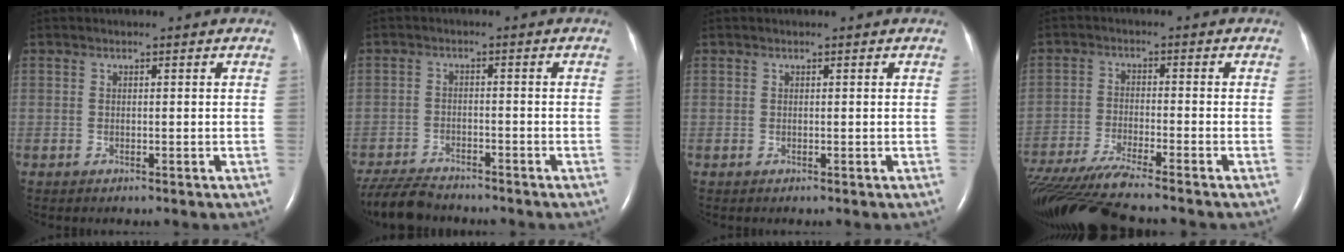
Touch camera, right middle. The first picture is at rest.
{"total": 7.9, "force": [-7.2, 1.6, 2.6], "torque": [-0.048, -0.020, -0.123]}
{"total": 0.0}
{"total": 12.6, "force": [-11.2, -1.1, 5.6], "torque": [-0.095, -0.028, -0.192]}